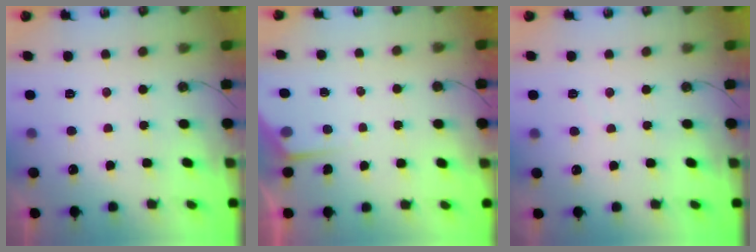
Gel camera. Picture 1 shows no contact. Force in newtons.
{"total": 3.5, "press": 3.5, "slide": 0.5}
{"total": 2.5, "press": 2.4, "slide": 0.4}